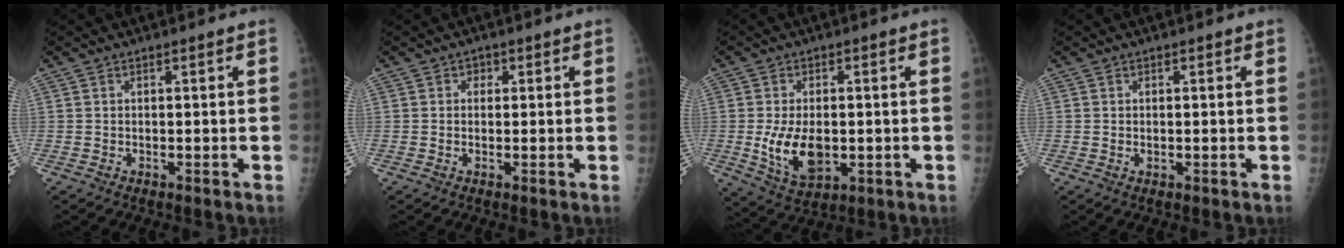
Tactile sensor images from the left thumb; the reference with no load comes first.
{"total": 1.3, "force": [0.4, 1.2, 0.5], "torque": [0.005, 0.002, 0.000]}
{"total": 9.9, "force": [-1.2, 5.9, 7.9], "torque": [-0.129, -0.013, -0.008]}
{"total": 0.6, "force": [0.0, 0.5, 0.4], "torque": [-0.006, -0.001, 0.001]}